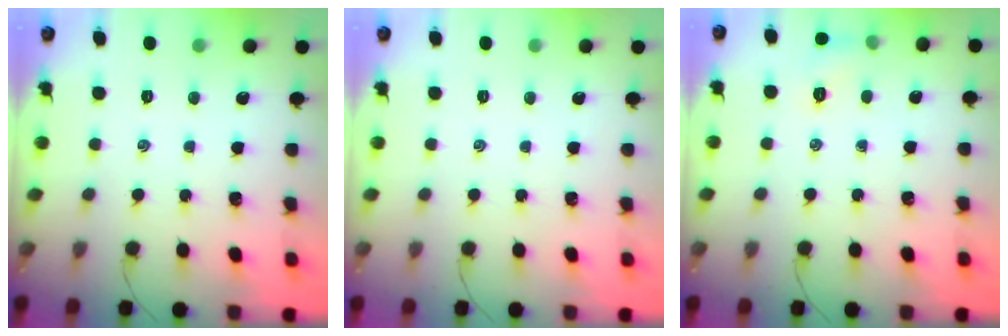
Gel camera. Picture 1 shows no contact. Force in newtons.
{"total": 0.0}
{"total": 5.7, "press": 5.5, "slide": 1.6}